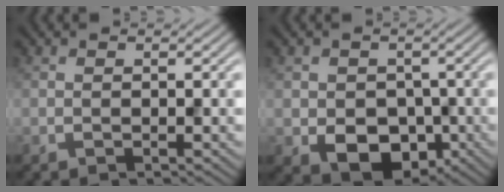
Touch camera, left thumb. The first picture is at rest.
{"total": 5.9, "force": [-1.7, 4.6, 3.2], "torque": [-0.072, -0.019, -0.029]}